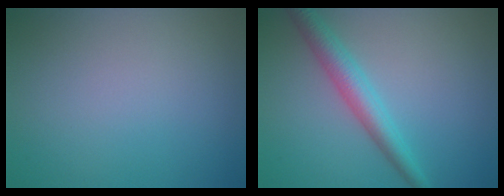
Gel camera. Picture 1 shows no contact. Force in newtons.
{"total": 3.6, "press": 3.6, "slide": 0.1}